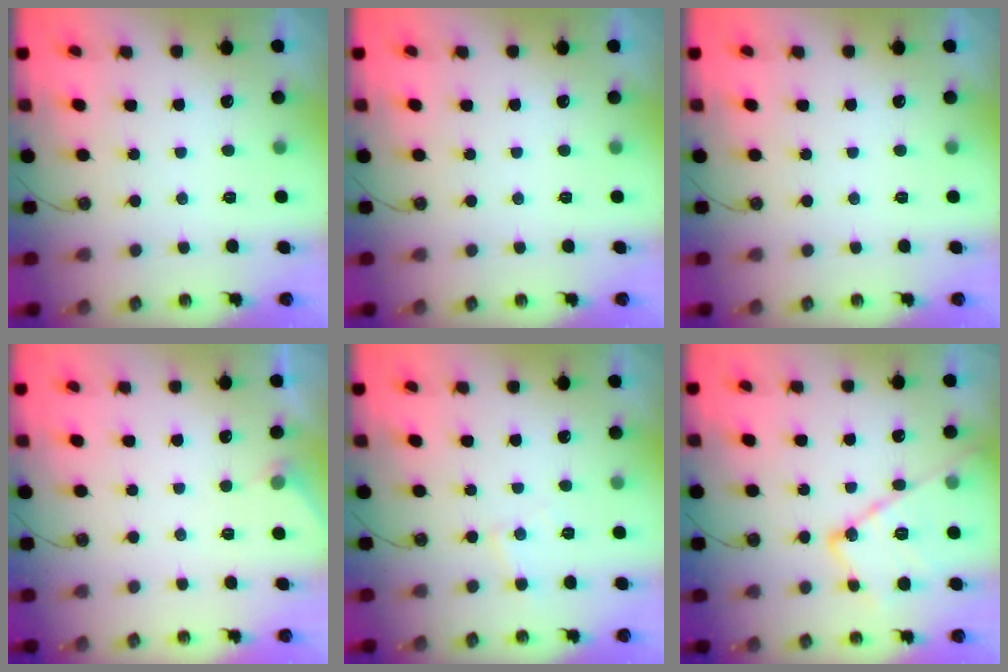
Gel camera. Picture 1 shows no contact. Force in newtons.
{"total": 0.0}
{"total": 0.0}
{"total": 3.3, "press": 3.3, "slide": 0.5}
{"total": 4.9, "press": 4.9, "slide": 0.4}
{"total": 17.3, "press": 17.3, "slide": 1.5}